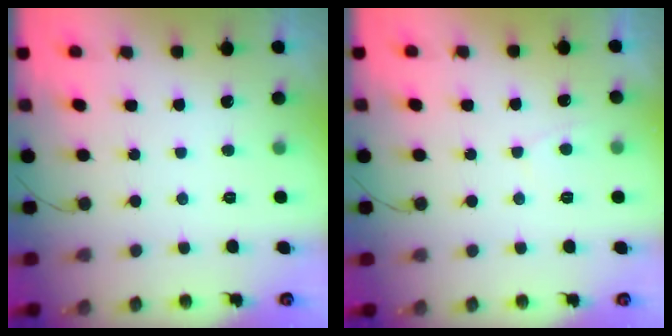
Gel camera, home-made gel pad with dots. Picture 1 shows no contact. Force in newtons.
{"total": 2.7, "press": 2.7, "slide": 0.3}